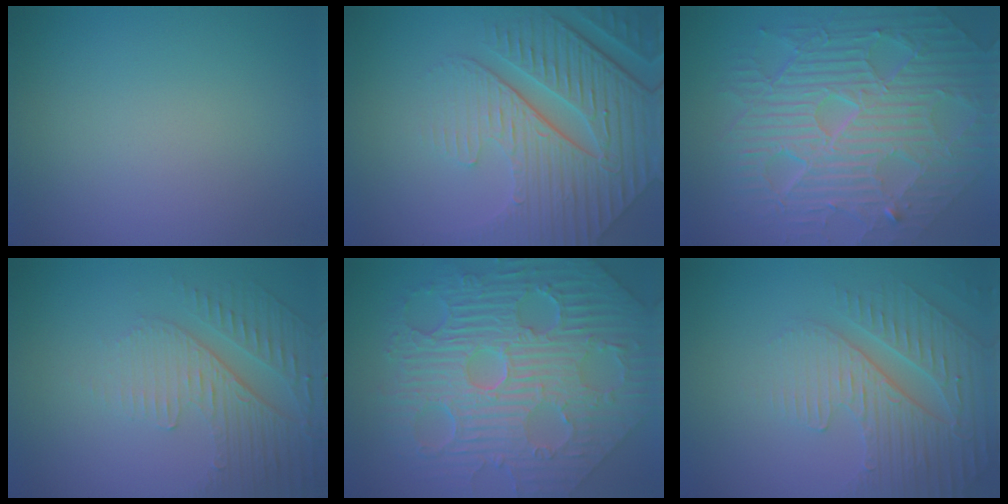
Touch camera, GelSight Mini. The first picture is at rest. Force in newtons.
{"total": 8.2, "press": 6.3, "slide": 5.2}
{"total": 11.3, "press": 7.5, "slide": 8.4}
{"total": 5.0, "press": 3.4, "slide": 3.7}
{"total": 12.4, "press": 8.2, "slide": 9.3}
{"total": 4.6, "press": 4.1, "slide": 2.0}